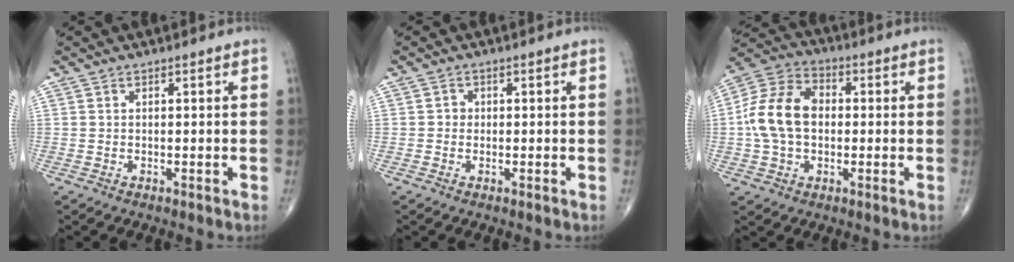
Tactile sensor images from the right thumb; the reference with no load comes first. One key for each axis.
{"total": 1.2, "fx": -0.1, "fy": 1.2, "fz": 0.4, "tx": 0.002, "ty": 0.005, "tz": -0.004}
{"total": 13.3, "fx": 0.0, "fy": 9.4, "fz": 9.4, "tx": -0.173, "ty": 0.032, "tz": -0.007}